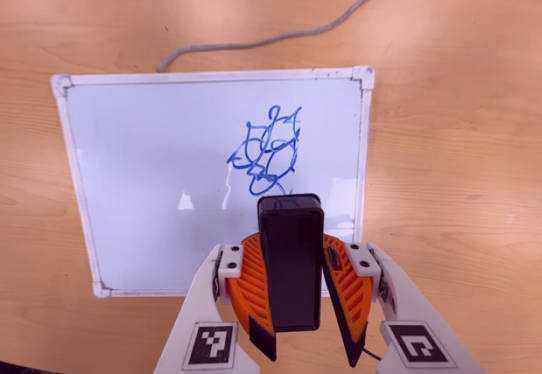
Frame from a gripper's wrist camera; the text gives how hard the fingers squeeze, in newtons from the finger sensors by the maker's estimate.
{"total": 10.0, "left": 10.3, "right": 9.7}